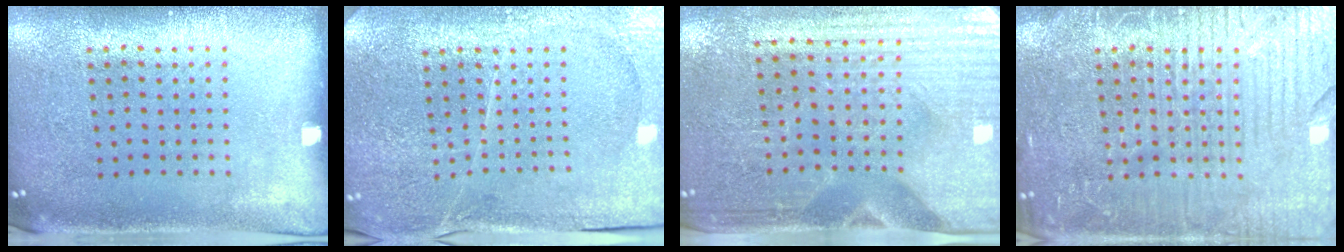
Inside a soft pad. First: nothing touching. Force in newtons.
{"total": 3.7, "press": 3.5, "slide": 1.2}
{"total": 3.5, "press": 3.3, "slide": 1.1}
{"total": 7.2, "press": 7.1, "slide": 0.9}